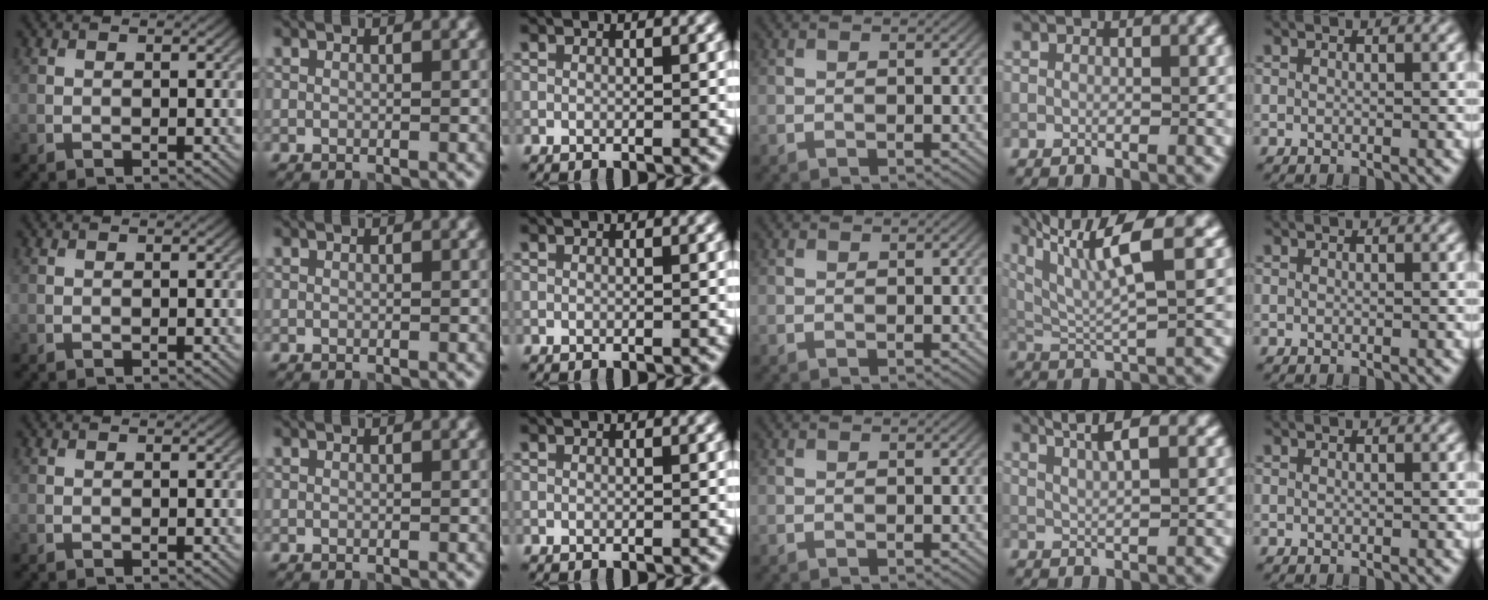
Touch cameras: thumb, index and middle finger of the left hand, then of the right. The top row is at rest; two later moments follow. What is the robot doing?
{"motion": "lift_and_place", "object": "calculator"}